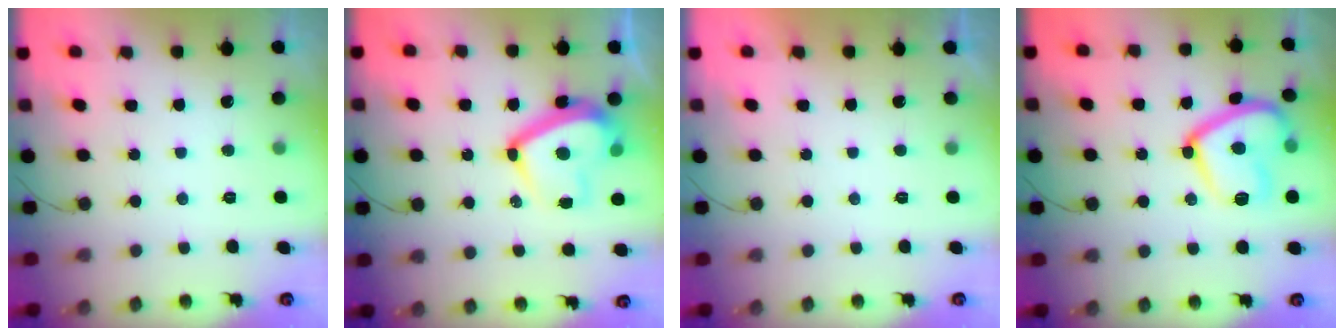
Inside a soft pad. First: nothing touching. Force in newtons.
{"total": 14.6, "press": 14.4, "slide": 2.1}
{"total": 2.2, "press": 2.2, "slide": 0.4}
{"total": 16.0, "press": 16.0, "slide": 0.7}